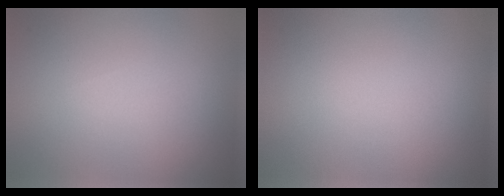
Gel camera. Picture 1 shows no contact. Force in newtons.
{"total": 0.0}